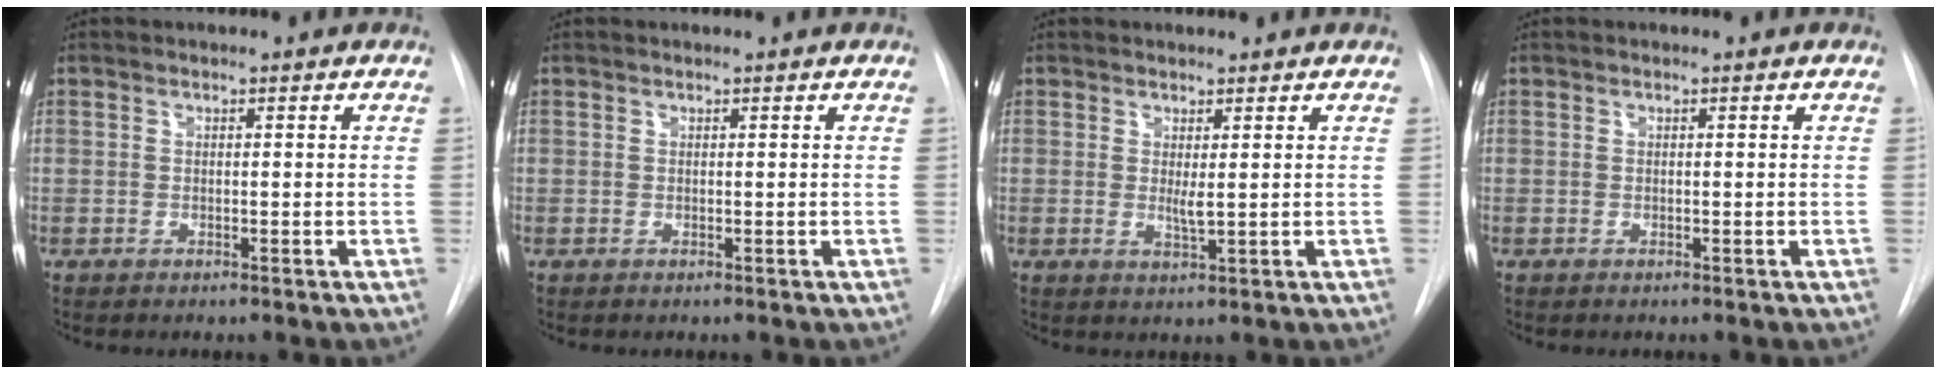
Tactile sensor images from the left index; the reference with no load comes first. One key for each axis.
{"total": 0.0}
{"total": 1.9, "fx": 0.6, "fy": 0.2, "fz": 1.8, "tx": -0.036, "ty": -0.003, "tz": 0.015}
{"total": 0.0}